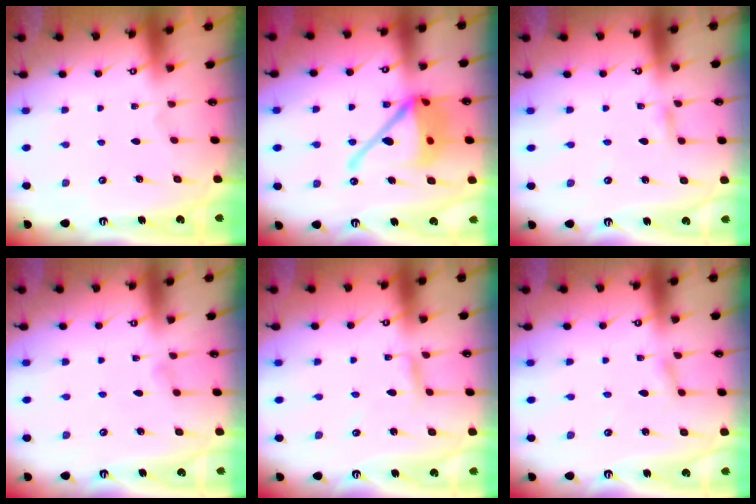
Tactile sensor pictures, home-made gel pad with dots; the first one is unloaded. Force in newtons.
{"total": 17.8, "press": 17.6, "slide": 3.0}
{"total": 2.7, "press": 2.7, "slide": 0.2}
{"total": 2.8, "press": 2.8, "slide": 0.3}
{"total": 2.8, "press": 2.8, "slide": 0.2}
{"total": 1.5, "press": 1.5, "slide": 0.1}